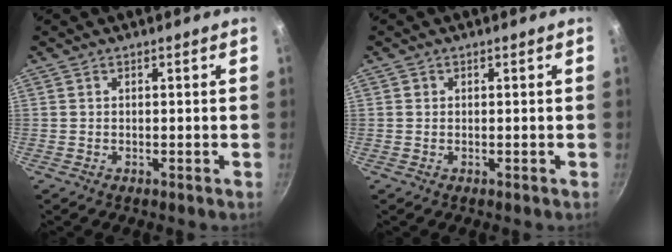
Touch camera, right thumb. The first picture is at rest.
{"total": 0.0}